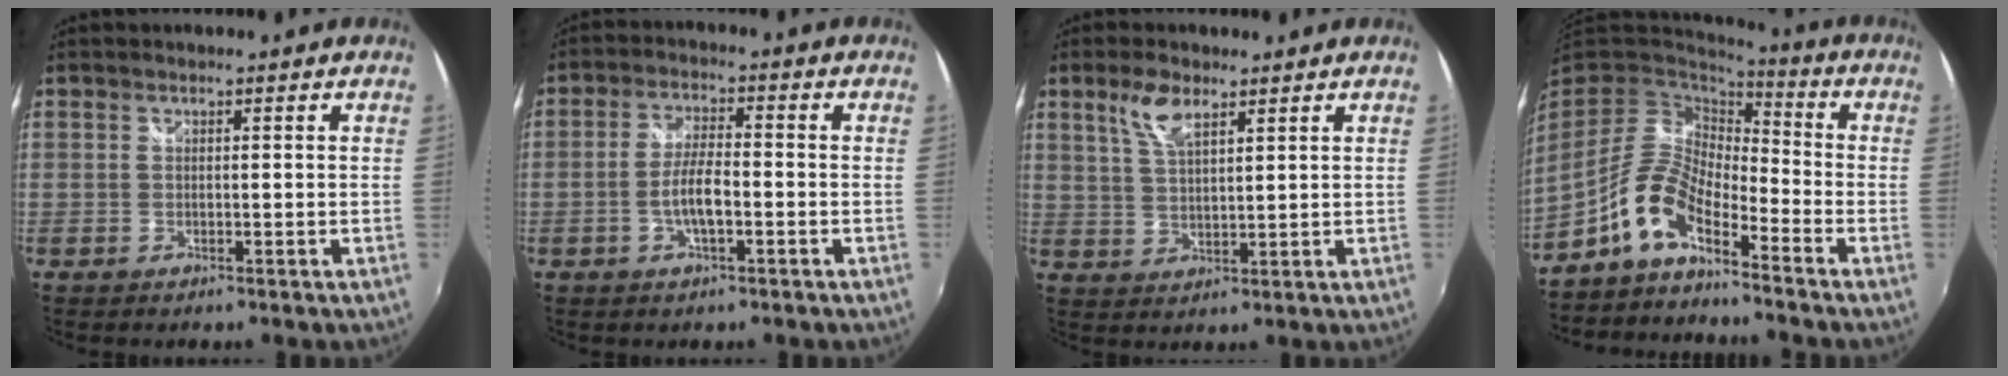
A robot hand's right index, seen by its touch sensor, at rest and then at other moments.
{"total": 5.7, "force": [-1.9, 1.6, 5.2], "torque": [-0.103, 0.002, -0.036]}
{"total": 5.6, "force": [3.5, 2.0, 3.9], "torque": [-0.076, 0.005, 0.070]}
{"total": 9.7, "force": [-6.4, 3.3, 6.4], "torque": [-0.132, 0.012, -0.134]}